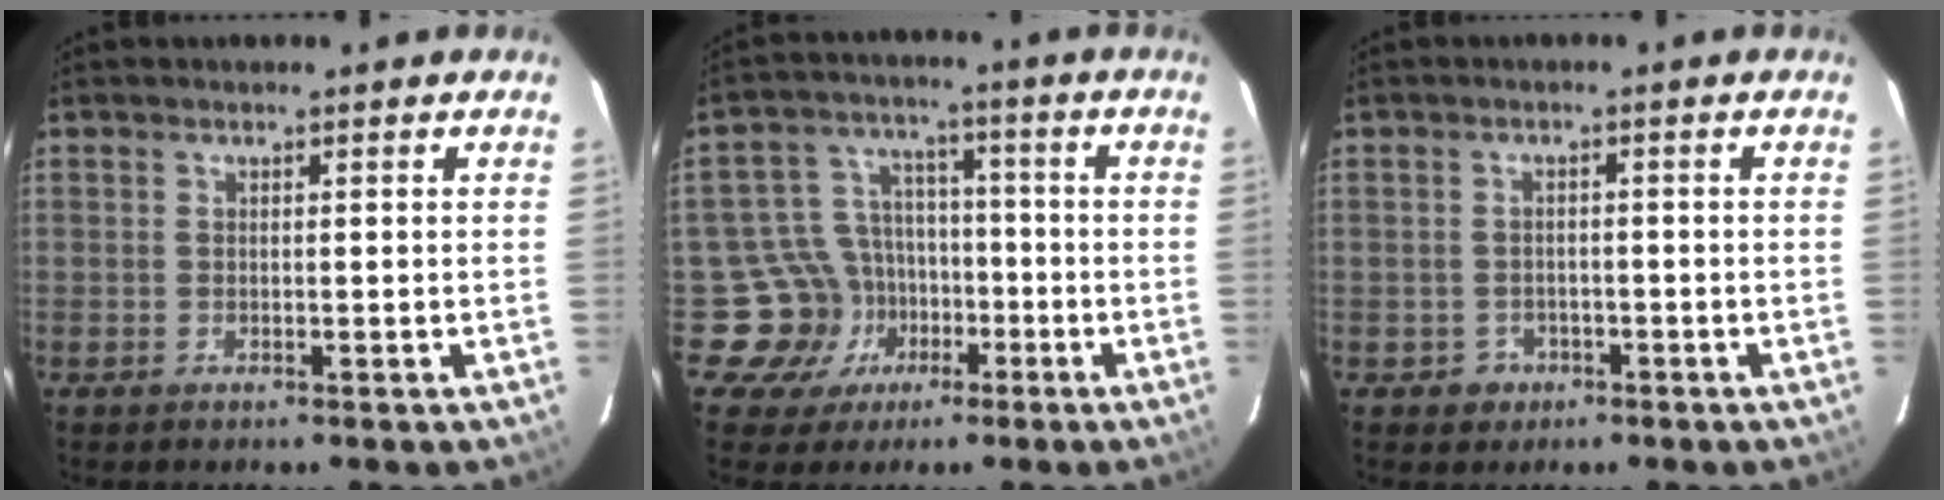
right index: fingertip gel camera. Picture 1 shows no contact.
{"total": 10.9, "force": [-4.8, 9.8, 1.2], "torque": [-0.046, 0.038, -0.063]}
{"total": 3.3, "force": [-1.5, 3.0, 0.3], "torque": [-0.015, 0.008, -0.018]}